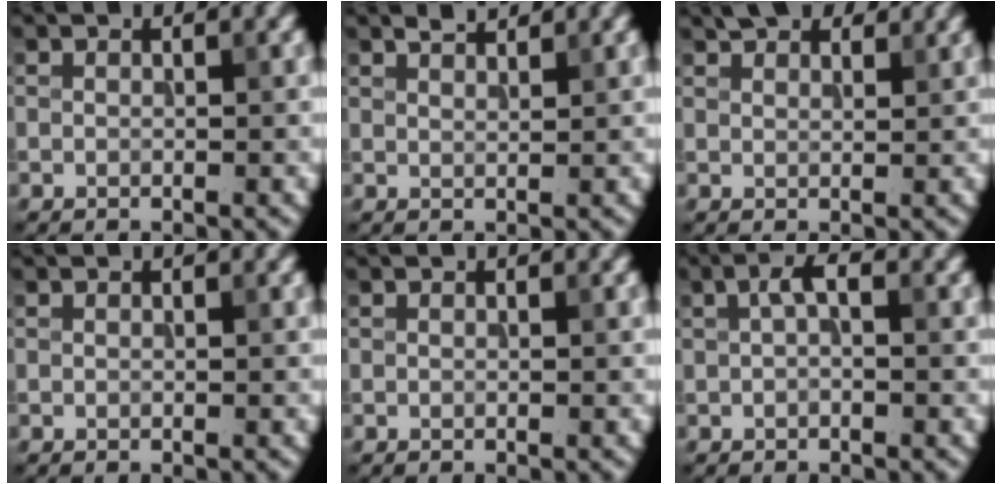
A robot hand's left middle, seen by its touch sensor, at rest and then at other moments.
{"total": 1.4, "force": [1.3, 0.2, 0.5], "torque": [-0.010, -0.001, 0.022]}
{"total": 3.3, "force": [2.9, 1.1, 1.3], "torque": [-0.026, 0.006, 0.044]}
{"total": 0.0}
{"total": 0.0}
{"total": 1.8, "force": [0.3, 0.7, 1.6], "torque": [-0.033, 0.007, 0.003]}